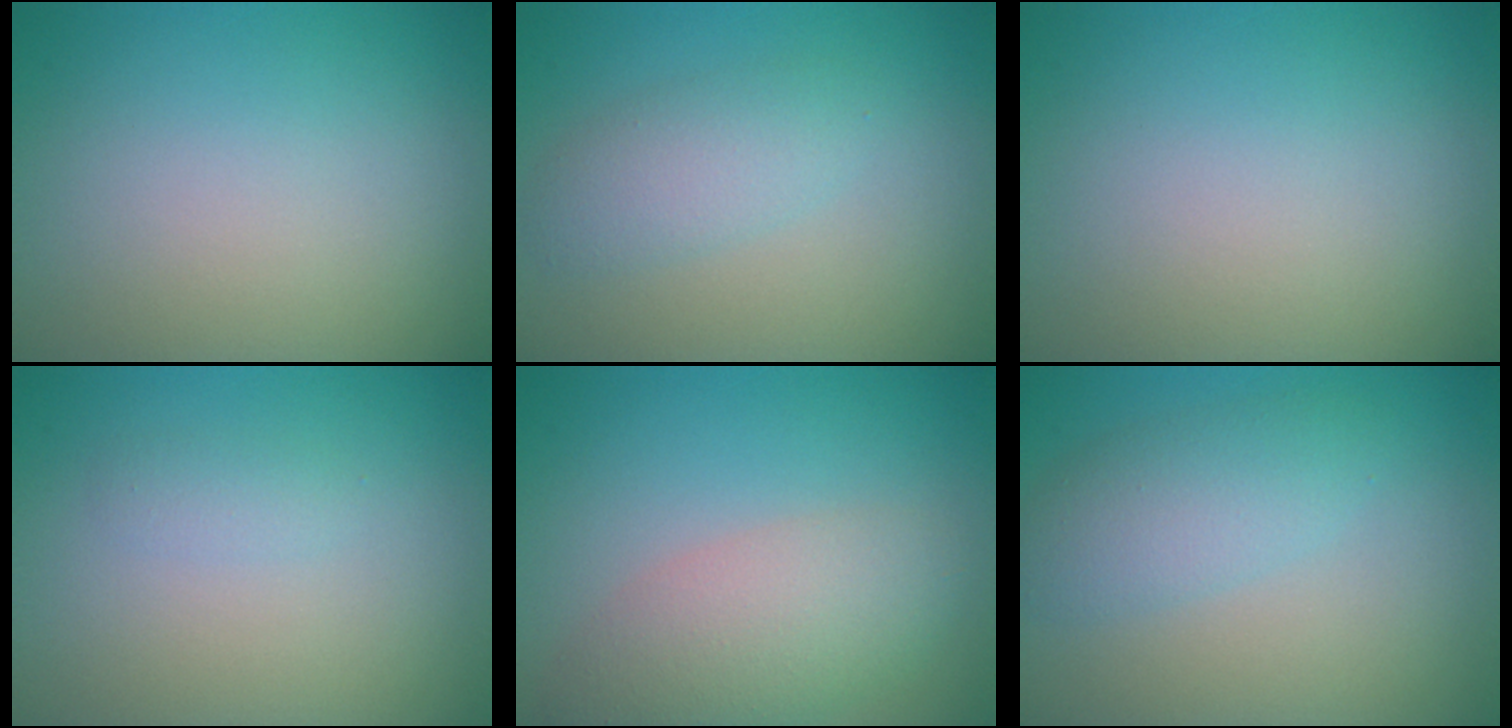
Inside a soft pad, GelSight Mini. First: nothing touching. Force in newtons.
{"total": 2.7, "press": 2.7, "slide": 0.1}
{"total": 0.0}
{"total": 1.0, "press": 1.0, "slide": 0.1}
{"total": 4.7, "press": 4.7, "slide": 0.3}
{"total": 3.3, "press": 3.3, "slide": 0.1}